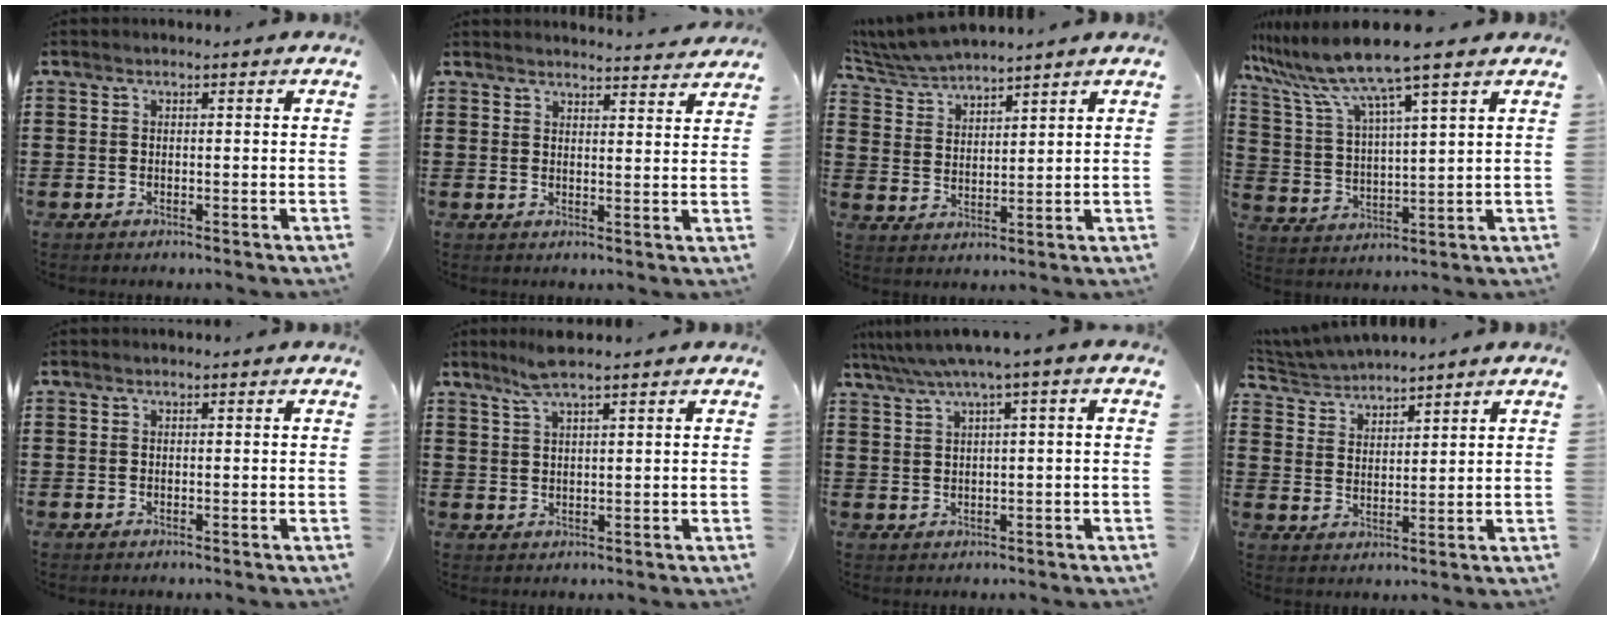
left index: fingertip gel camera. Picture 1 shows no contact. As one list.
[{"total": 2.9, "force": [2.8, -0.4, 0.0], "torque": [-0.001, -0.018, 0.051]}, {"total": 5.4, "force": [5.3, 0.3, 1.1], "torque": [-0.041, -0.020, 0.098]}, {"total": 9.4, "force": [7.6, -0.3, 5.4], "torque": [-0.135, -0.041, 0.124]}, {"total": 0.0}, {"total": 4.1, "force": [3.1, 0.2, 2.7], "torque": [-0.061, 0.000, 0.055]}, {"total": 3.2, "force": [0.9, -0.2, 3.1], "torque": [-0.059, -0.008, 0.010]}, {"total": 4.2, "force": [4.2, 0.2, 0.1], "torque": [-0.020, -0.015, 0.077]}]